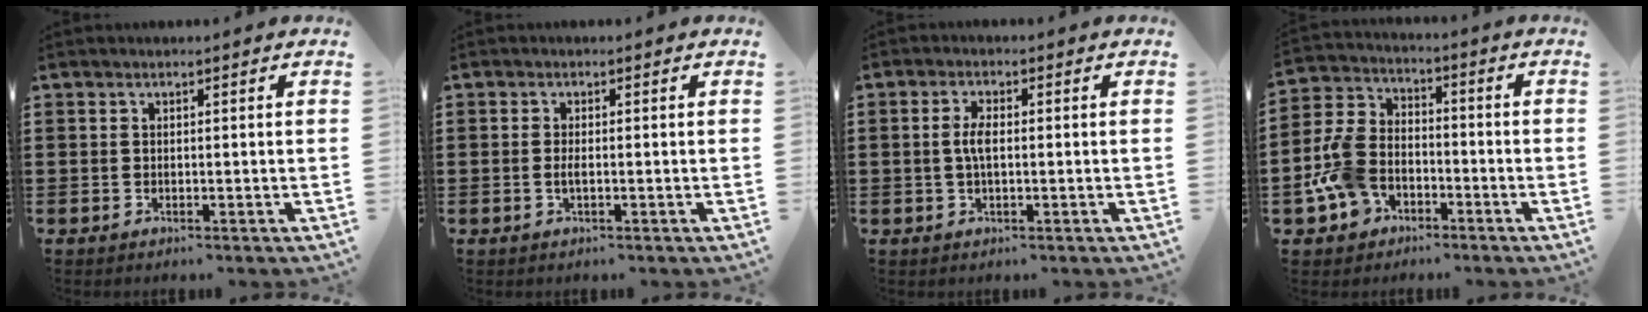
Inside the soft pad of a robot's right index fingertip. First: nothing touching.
{"total": 1.5, "force": [-0.3, 0.3, 1.4], "torque": [-0.026, 0.000, -0.005]}
{"total": 3.3, "force": [0.0, 1.2, 3.0], "torque": [-0.066, -0.001, -0.005]}
{"total": 8.7, "force": [-3.4, 6.5, 4.8], "torque": [-0.145, 0.011, -0.072]}